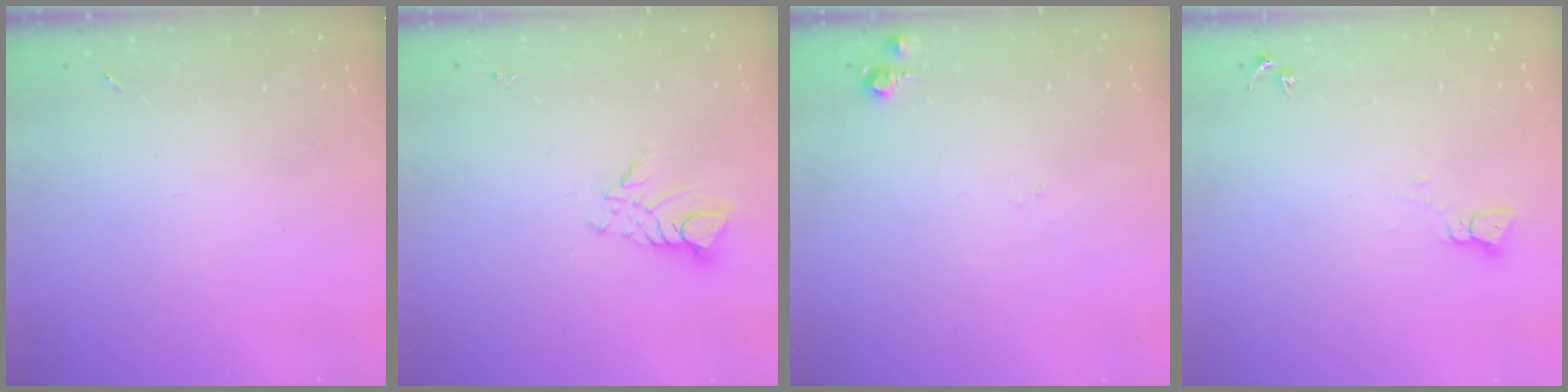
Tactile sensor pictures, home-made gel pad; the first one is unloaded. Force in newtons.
{"total": 6.7, "press": 6.7, "slide": 0.5}
{"total": 4.2, "press": 4.2, "slide": 0.6}
{"total": 2.2, "press": 2.2, "slide": 0.2}